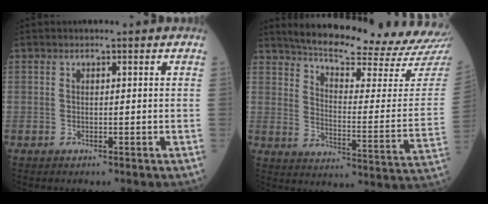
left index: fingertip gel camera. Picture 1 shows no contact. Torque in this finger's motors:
{"motor_torque": [0.91, -1.23, 0.22, 0.05]}